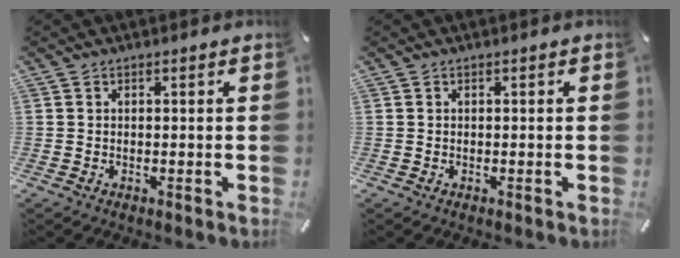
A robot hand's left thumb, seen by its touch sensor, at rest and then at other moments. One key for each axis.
{"total": 0.0}